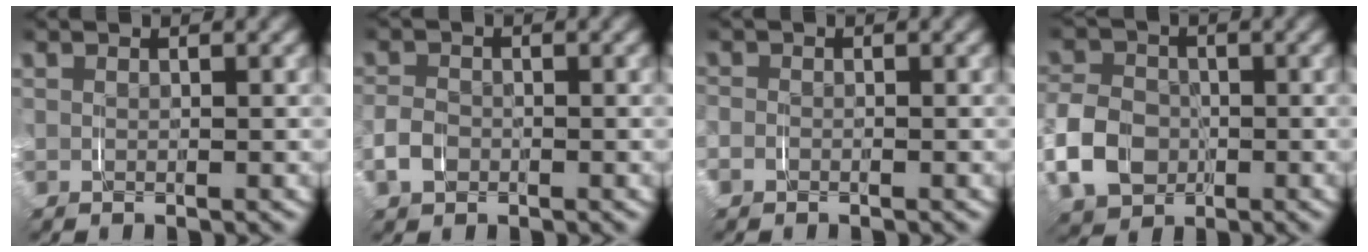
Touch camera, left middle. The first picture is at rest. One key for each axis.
{"total": 1.8, "fx": -1.1, "fy": 1.3, "fz": 0.7, "tx": -0.025, "ty": -0.006, "tz": -0.019}
{"total": 1.5, "fx": -1.0, "fy": 1.1, "fz": 0.0, "tx": -0.013, "ty": -0.010, "tz": -0.019}
{"total": 5.2, "fx": -1.8, "fy": 4.2, "fz": 2.5, "tx": -0.056, "ty": -0.014, "tz": -0.029}